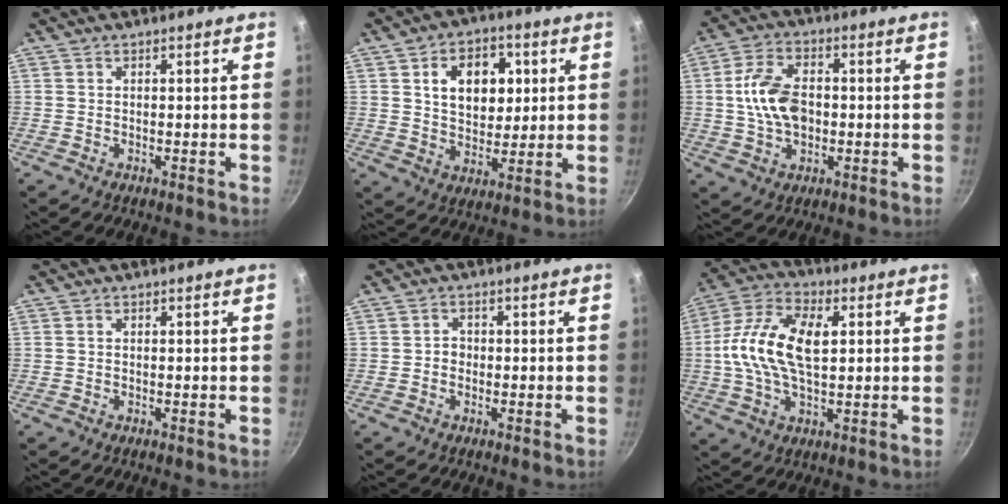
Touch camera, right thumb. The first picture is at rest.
{"total": 12.4, "force": [3.2, 8.7, 8.2], "torque": [-0.083, -0.005, 0.051]}
{"total": 10.6, "force": [0.0, 6.8, 8.1], "torque": [-0.139, 0.019, -0.007]}
{"total": 0.0}
{"total": 1.6, "force": [-0.3, 1.4, 0.7], "torque": [-0.004, 0.007, -0.007]}
{"total": 15.2, "force": [1.8, 8.1, 12.8], "torque": [-0.238, 0.022, 0.015]}